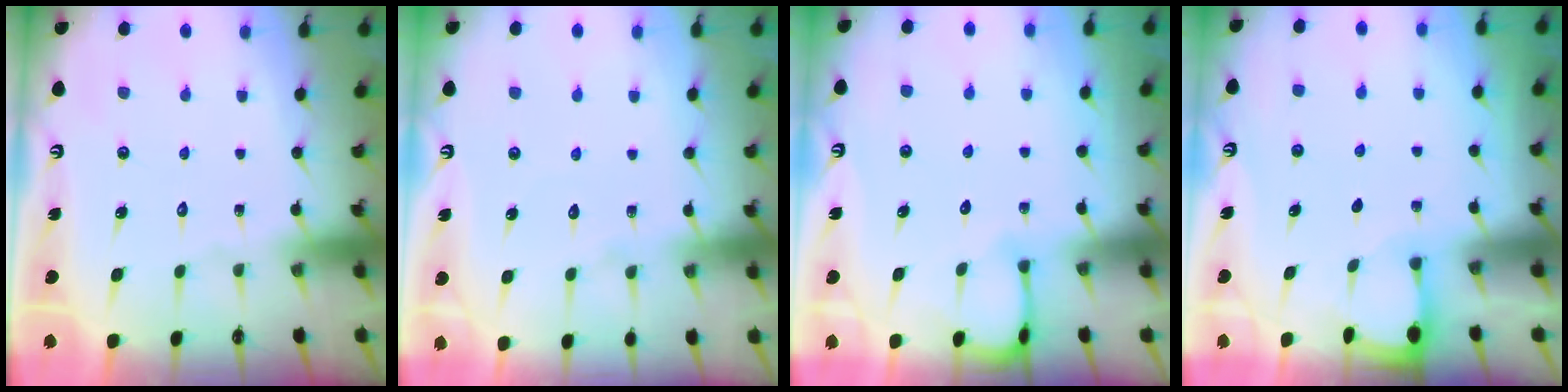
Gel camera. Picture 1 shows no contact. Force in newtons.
{"total": 3.5, "press": 3.5, "slide": 0.4}
{"total": 3.0, "press": 3.0, "slide": 0.3}
{"total": 1.6, "press": 1.5, "slide": 0.3}